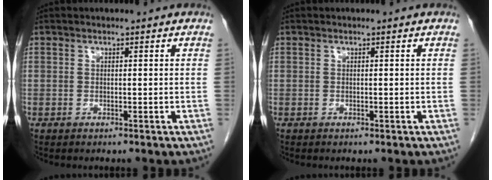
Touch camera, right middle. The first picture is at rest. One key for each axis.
{"total": 0.0}